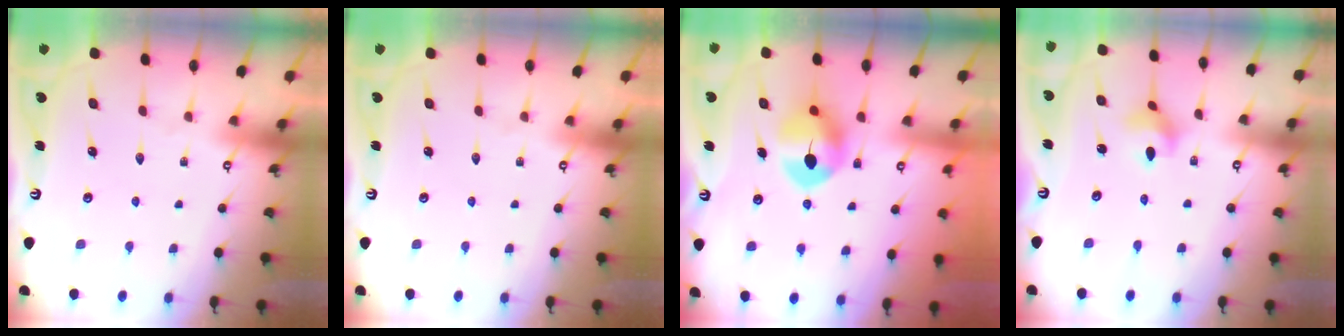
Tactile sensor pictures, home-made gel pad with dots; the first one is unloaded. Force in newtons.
{"total": 0.0}
{"total": 9.7, "press": 9.7, "slide": 0.8}
{"total": 3.8, "press": 3.7, "slide": 0.6}